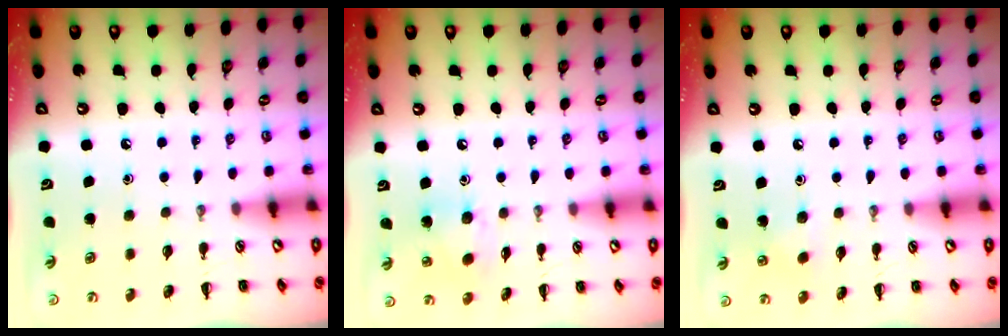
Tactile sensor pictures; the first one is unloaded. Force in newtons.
{"total": 7.1, "press": 7.1, "slide": 0.7}
{"total": 5.0, "press": 4.8, "slide": 1.4}